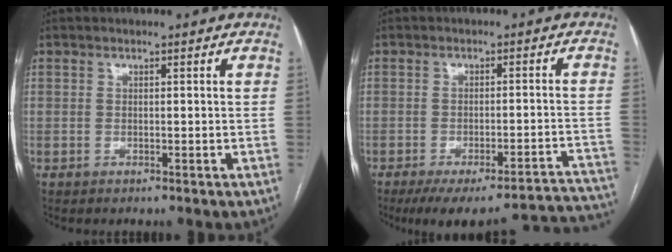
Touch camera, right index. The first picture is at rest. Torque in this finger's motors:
{"motor_torque": [-0.52, -1.61, 0.37, 0.08]}